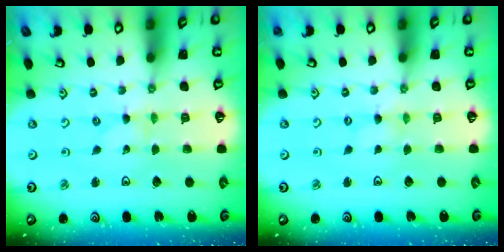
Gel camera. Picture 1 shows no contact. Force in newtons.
{"total": 0.0}